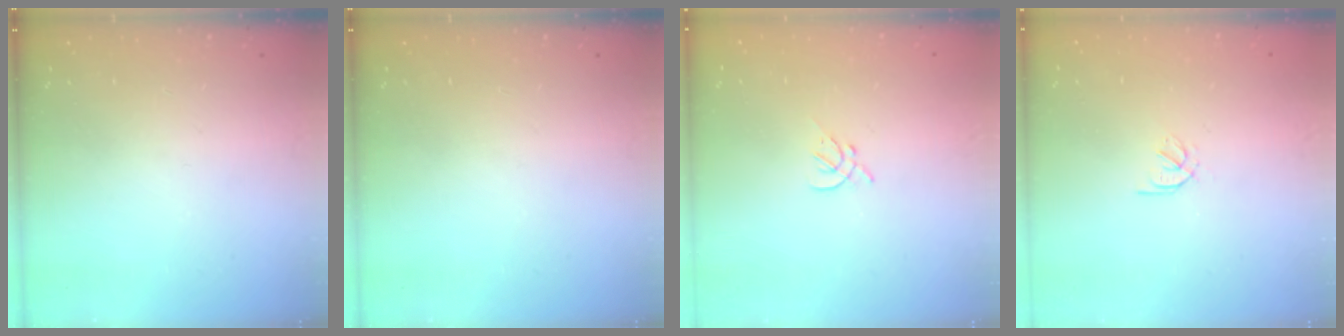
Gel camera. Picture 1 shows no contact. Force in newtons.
{"total": 0.0}
{"total": 2.0, "press": 1.9, "slide": 0.5}
{"total": 1.7, "press": 1.6, "slide": 0.6}